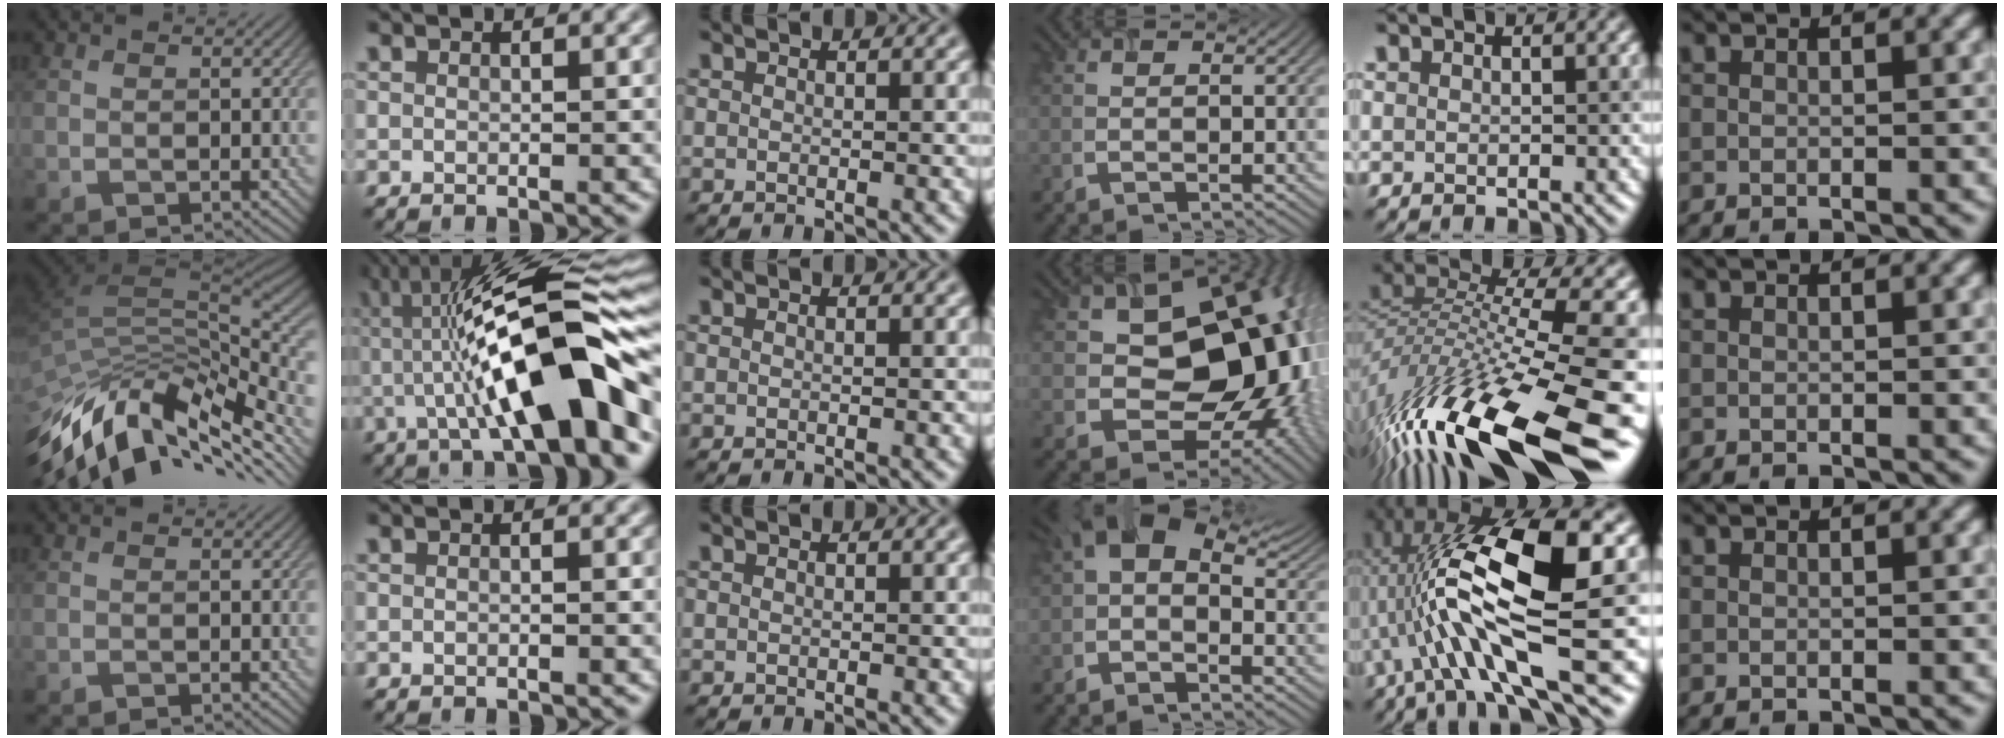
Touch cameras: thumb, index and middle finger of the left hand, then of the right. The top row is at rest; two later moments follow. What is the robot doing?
{"motion": "open", "object": "airpods case & airpods"}